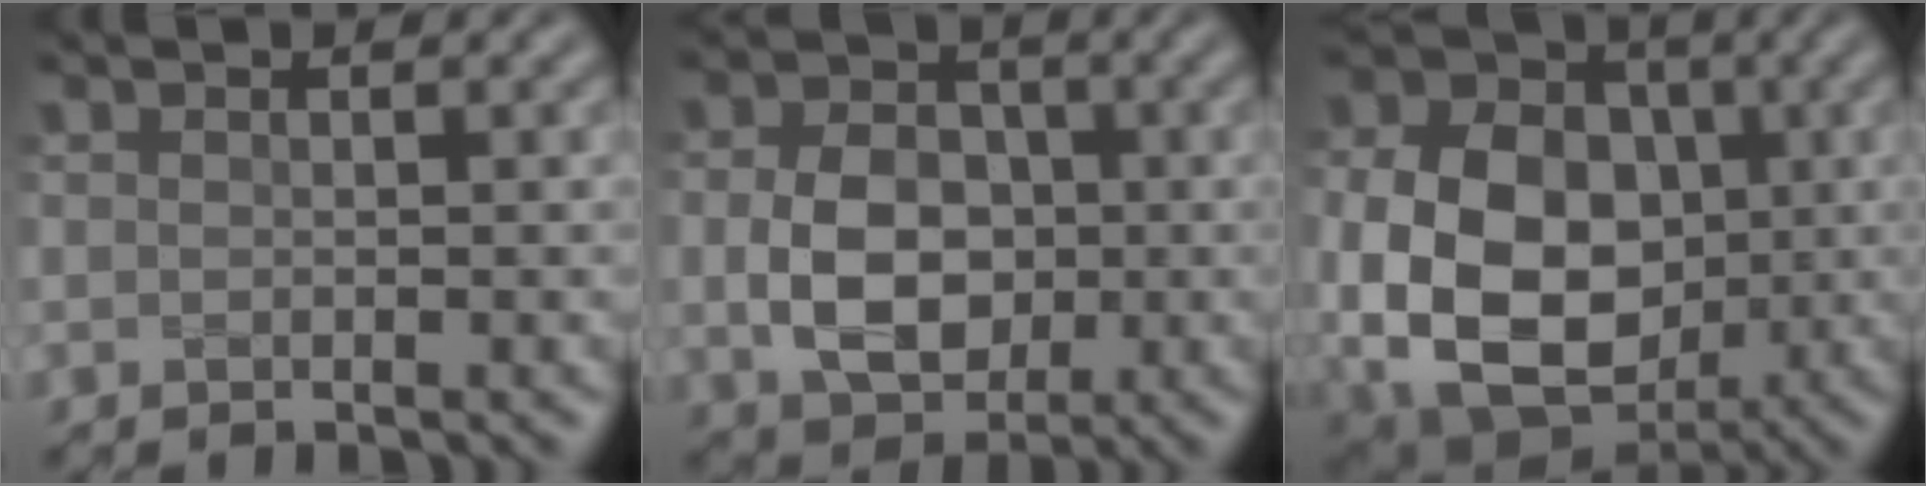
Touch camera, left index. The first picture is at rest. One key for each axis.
{"total": 6.4, "fx": -0.5, "fy": 4.7, "fz": 4.2, "tx": -0.083, "ty": -0.004, "tz": -0.010}
{"total": 13.9, "fx": -1.3, "fy": 10.4, "fz": 9.2, "tx": -0.172, "ty": -0.026, "tz": -0.014}